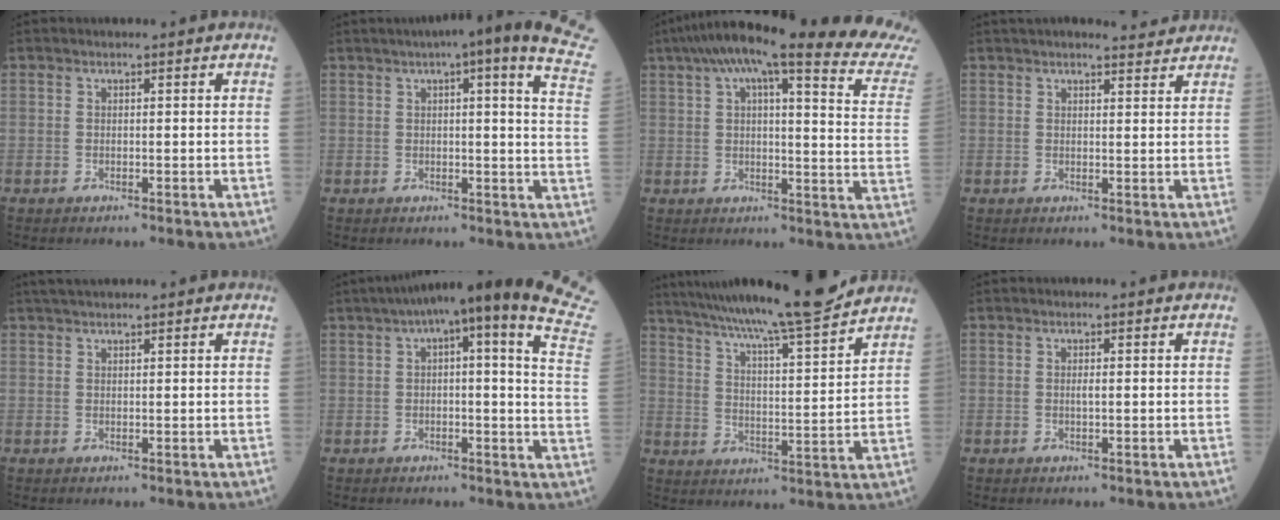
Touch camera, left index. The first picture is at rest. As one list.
[{"total": 17.8, "force": [13.1, 1.0, 12.0], "torque": [-0.161, -0.007, 0.132]}, {"total": 25.7, "force": [22.0, 1.0, 13.3], "torque": [-0.194, -0.031, 0.258]}, {"total": 6.0, "force": [5.6, 0.9, 2.0], "torque": [-0.027, 0.019, 0.068]}, {"total": 3.4, "force": [3.0, 0.2, 1.6], "torque": [-0.025, 0.027, 0.052]}, {"total": 22.8, "force": [17.1, 1.3, 15.0], "torque": [-0.193, 0.006, 0.186]}, {"total": 20.0, "force": [17.4, 0.0, 10.0], "torque": [-0.169, -0.006, 0.264]}, {"total": 0.7, "force": [0.0, 0.0, 0.7], "torque": [-0.015, -0.001, 0.000]}]